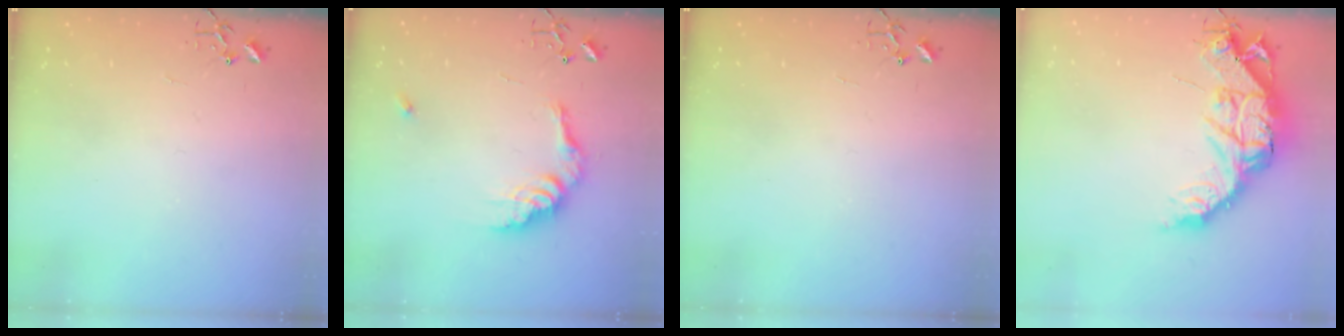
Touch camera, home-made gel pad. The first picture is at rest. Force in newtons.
{"total": 13.3, "press": 13.2, "slide": 1.1}
{"total": 0.0}
{"total": 16.2, "press": 16.2, "slide": 1.5}